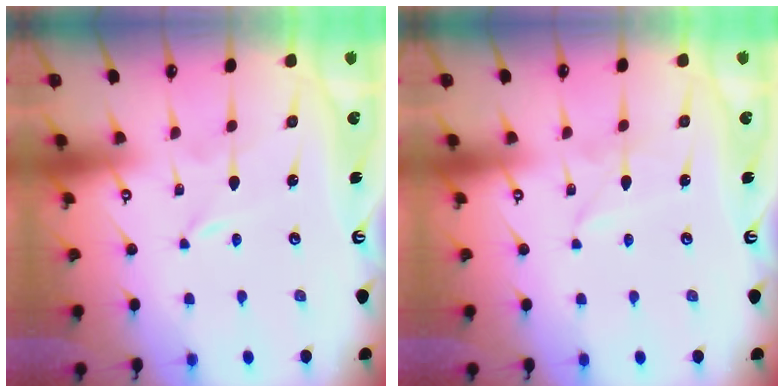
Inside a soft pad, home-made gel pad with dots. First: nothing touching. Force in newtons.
{"total": 3.4, "press": 3.4, "slide": 0.2}